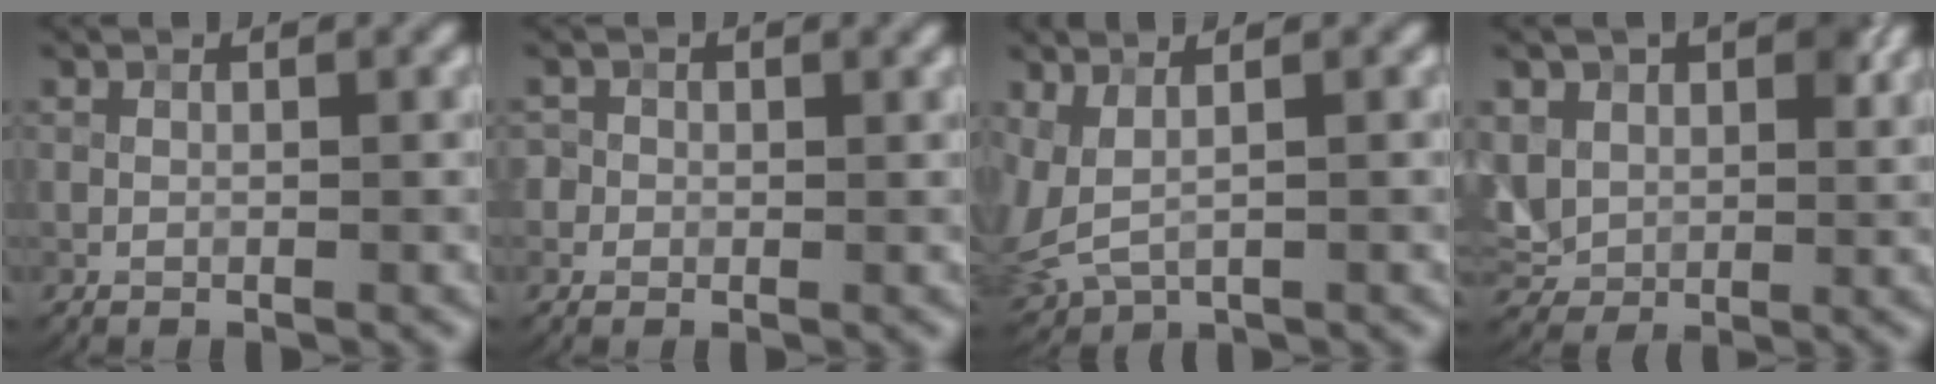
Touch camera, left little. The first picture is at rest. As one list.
[{"total": 2.2, "force": [0.7, 2.0, 0.6], "torque": [0.008, 0.005, -0.002]}, {"total": 3.6, "force": [1.2, 1.8, 2.9], "torque": [-0.082, -0.007, 0.032]}, {"total": 7.0, "force": [2.4, 5.6, 3.5], "torque": [-0.095, 0.009, 0.036]}]